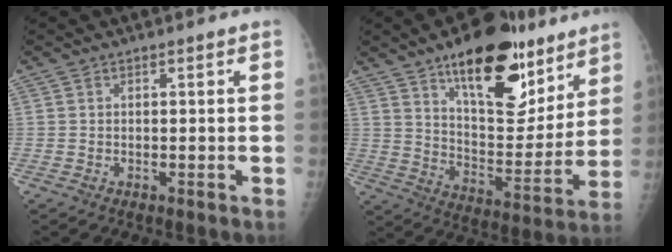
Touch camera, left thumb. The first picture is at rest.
{"total": 23.2, "force": [14.3, 10.1, 15.2], "torque": [-0.171, -0.069, 0.224]}